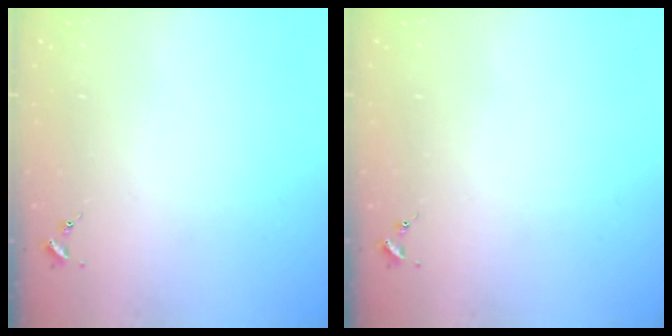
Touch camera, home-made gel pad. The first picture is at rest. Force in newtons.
{"total": 0.0}